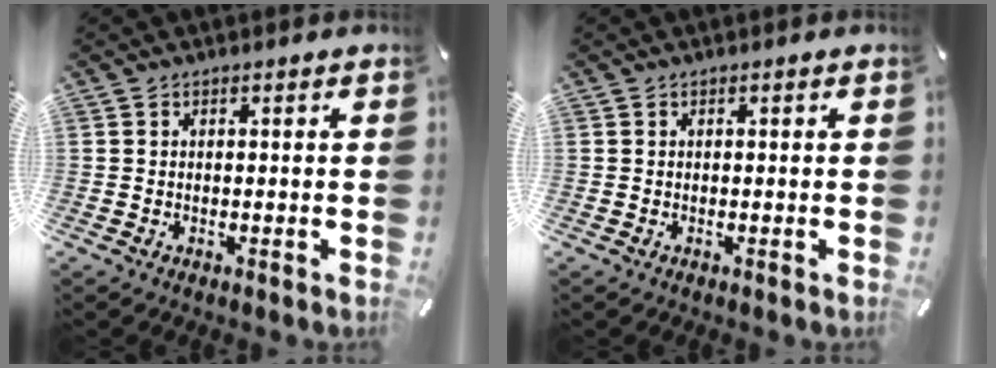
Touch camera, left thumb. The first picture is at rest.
{"total": 0.0}